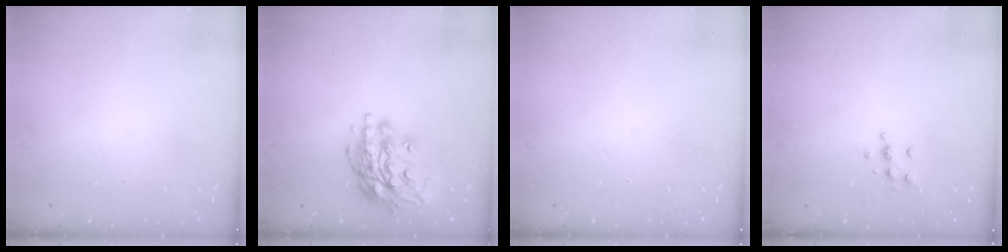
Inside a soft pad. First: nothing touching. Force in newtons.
{"total": 15.3, "press": 15.3, "slide": 0.8}
{"total": 0.0}
{"total": 6.2, "press": 6.1, "slide": 0.7}